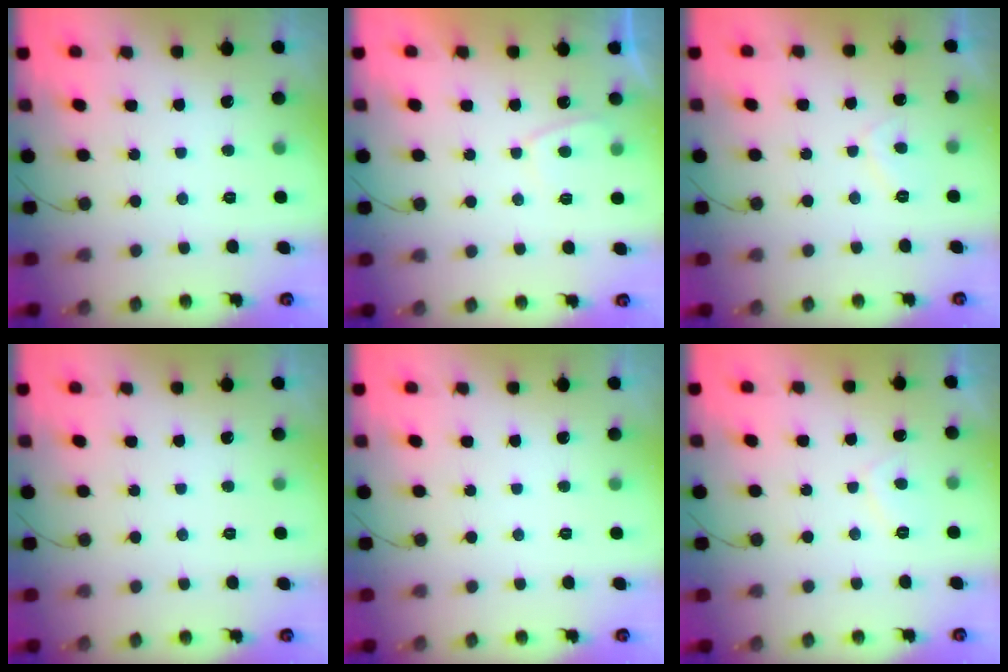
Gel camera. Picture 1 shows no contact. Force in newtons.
{"total": 2.7, "press": 2.6, "slide": 0.8}
{"total": 2.7, "press": 2.6, "slide": 0.8}
{"total": 0.0}
{"total": 0.0}
{"total": 2.0, "press": 1.8, "slide": 0.7}